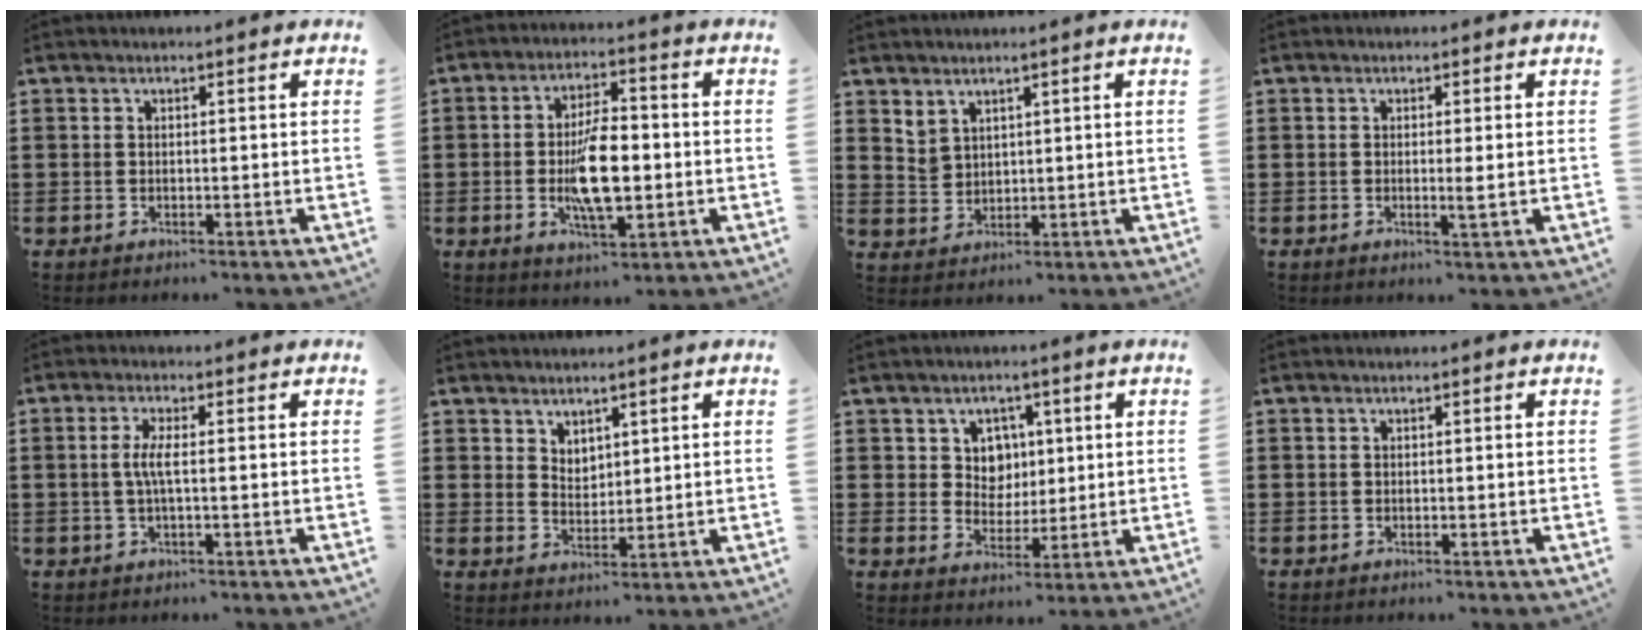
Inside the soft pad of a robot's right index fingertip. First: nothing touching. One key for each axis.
{"total": 10.0, "fx": -1.2, "fy": 4.0, "fz": 9.0, "tx": -0.182, "ty": -0.007, "tz": -0.027}
{"total": 3.0, "fx": 2.4, "fy": 1.7, "fz": 0.2, "tx": -0.012, "ty": 0.005, "tz": 0.048}
{"total": 1.7, "fx": -0.2, "fy": 0.0, "fz": 1.7, "tx": -0.030, "ty": -0.005, "tz": -0.004}
{"total": 3.1, "fx": -0.2, "fy": 0.3, "fz": 3.1, "tx": -0.072, "ty": -0.009, "tz": -0.012}
{"total": 3.1, "fx": 2.6, "fy": 1.6, "fz": 0.0, "tx": -0.008, "ty": 0.000, "tz": 0.051}
{"total": 4.9, "fx": 1.8, "fy": 4.4, "fz": 1.4, "tx": -0.041, "ty": 0.011, "tz": 0.029}
{"total": 0.0}